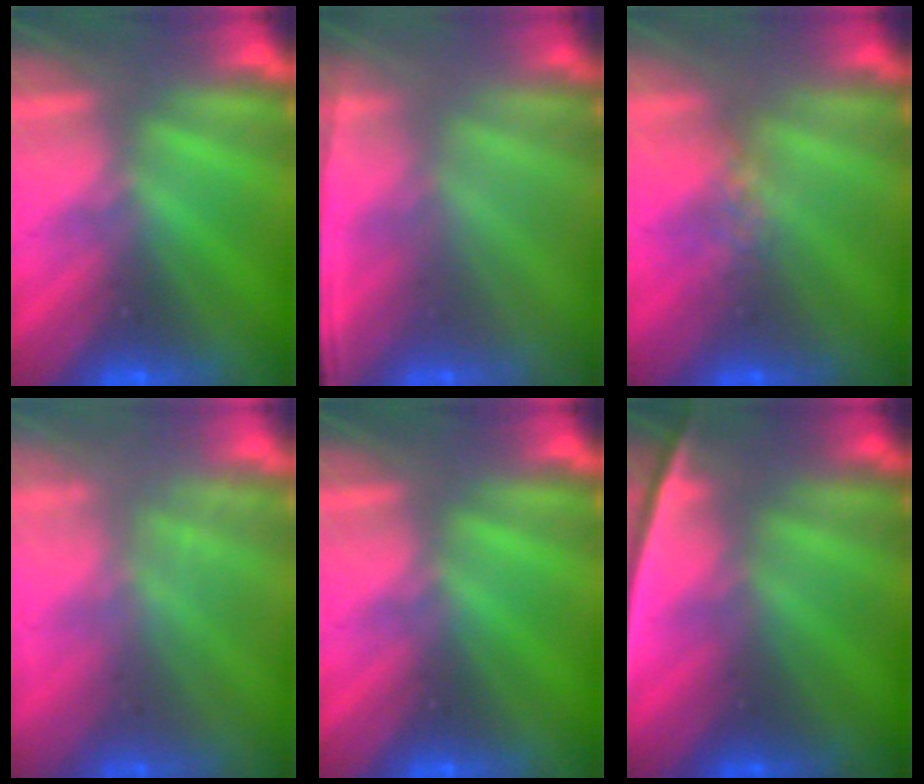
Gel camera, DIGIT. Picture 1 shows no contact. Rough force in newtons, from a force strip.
{"total": 1.5}
{"total": 4.5}
{"total": 2.4}
{"total": 0.0}
{"total": 2.4}